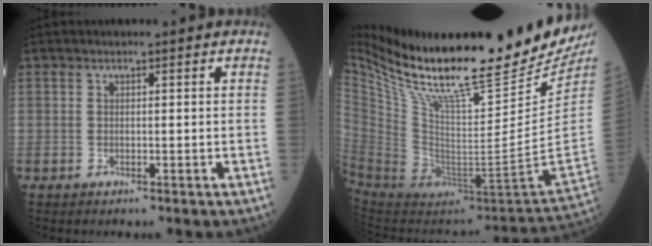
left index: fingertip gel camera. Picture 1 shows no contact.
{"total": 34.9, "force": [26.9, 5.8, 21.6], "torque": [-0.375, -0.065, 0.413]}